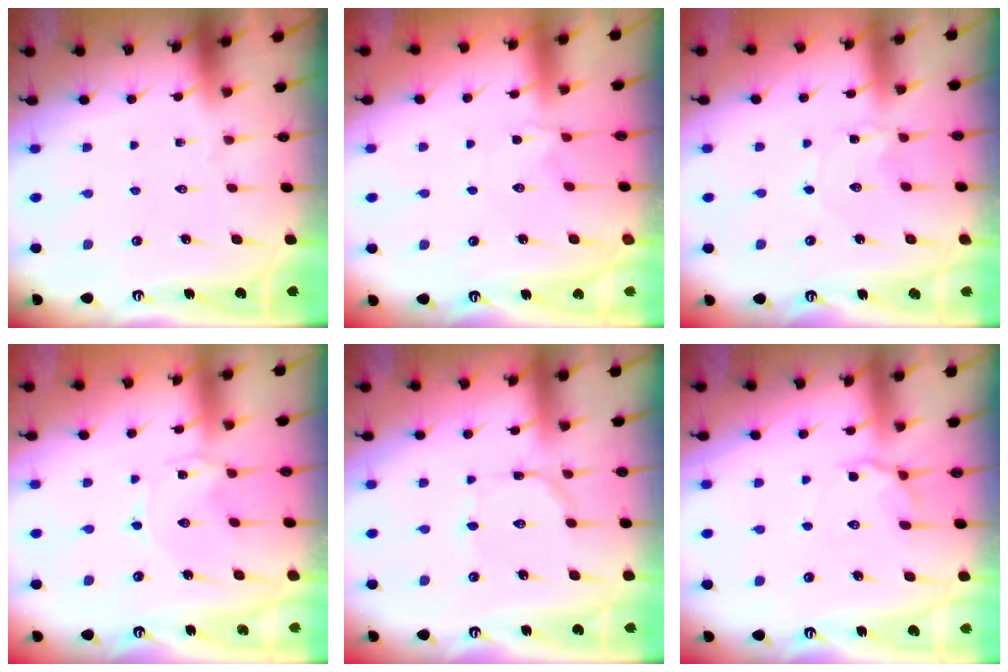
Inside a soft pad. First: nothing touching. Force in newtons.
{"total": 1.4, "press": 1.4, "slide": 0.3}
{"total": 0.0}
{"total": 0.0}
{"total": 2.5, "press": 2.5, "slide": 0.1}
{"total": 5.1, "press": 4.9, "slide": 1.4}